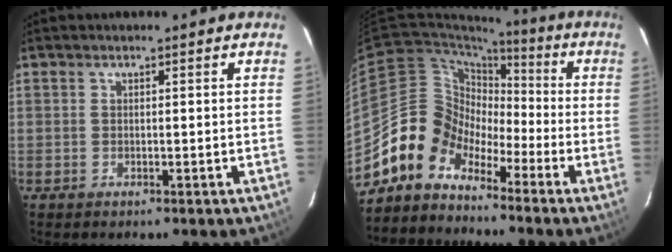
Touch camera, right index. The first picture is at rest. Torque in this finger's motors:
{"motor_torque": [0.81, -0.72, -0.32, -0.21]}